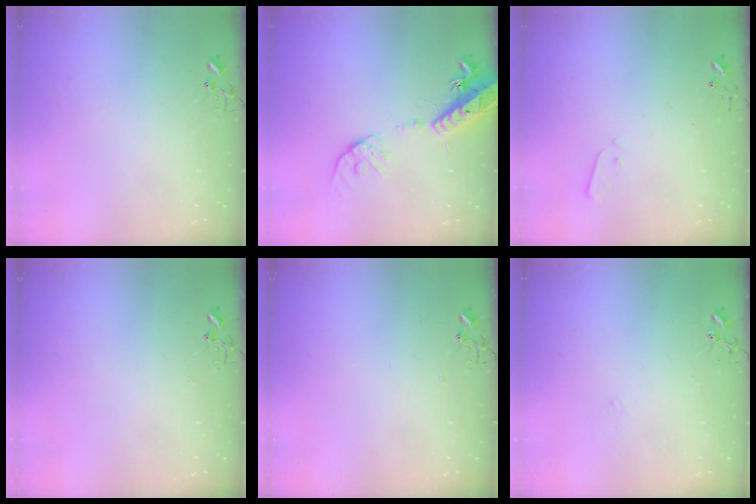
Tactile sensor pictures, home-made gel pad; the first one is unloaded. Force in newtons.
{"total": 16.0, "press": 15.7, "slide": 3.3}
{"total": 1.9, "press": 1.9, "slide": 0.4}
{"total": 0.0}
{"total": 0.0}
{"total": 5.7, "press": 5.6, "slide": 0.7}